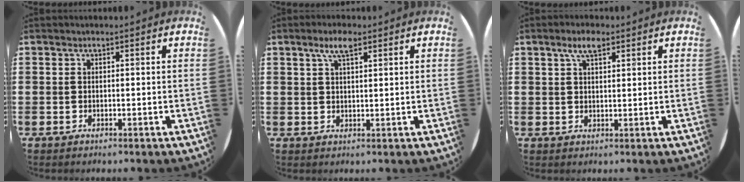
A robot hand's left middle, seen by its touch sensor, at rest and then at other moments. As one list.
[{"total": 3.8, "force": [2.4, 1.3, 2.6], "torque": [-0.048, 0.004, 0.041]}, {"total": 3.6, "force": [2.5, 1.5, 2.2], "torque": [-0.040, 0.004, 0.043]}]